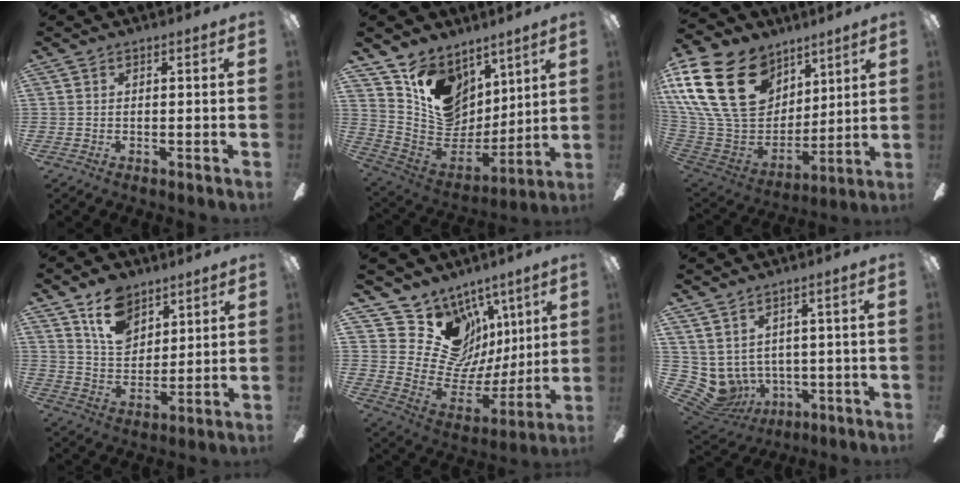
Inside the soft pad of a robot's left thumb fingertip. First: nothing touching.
{"total": 15.8, "force": [7.5, 12.3, 6.6], "torque": [-0.116, -0.038, 0.154]}
{"total": 28.9, "force": [11.7, 20.2, 17.0], "torque": [-0.369, -0.041, 0.238]}
{"total": 12.7, "force": [8.0, 8.2, 5.4], "torque": [-0.085, -0.033, 0.151]}
{"total": 16.8, "force": [9.0, 13.0, 5.7], "torque": [-0.097, -0.079, 0.186]}
{"total": 6.3, "force": [1.0, 5.6, 2.7], "torque": [-0.105, -0.027, 0.025]}